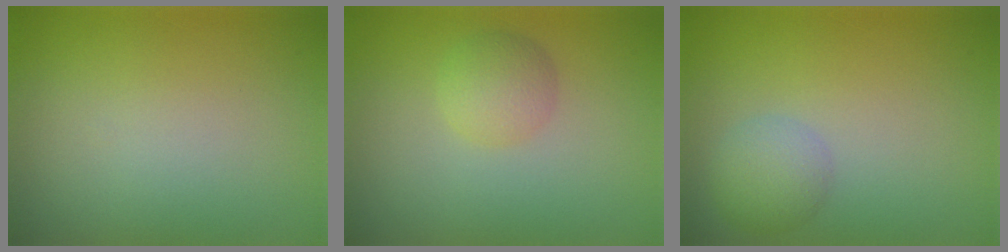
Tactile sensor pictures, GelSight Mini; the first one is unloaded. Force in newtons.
{"total": 2.2, "press": 2.2, "slide": 0.0}
{"total": 2.5, "press": 2.5, "slide": 0.1}